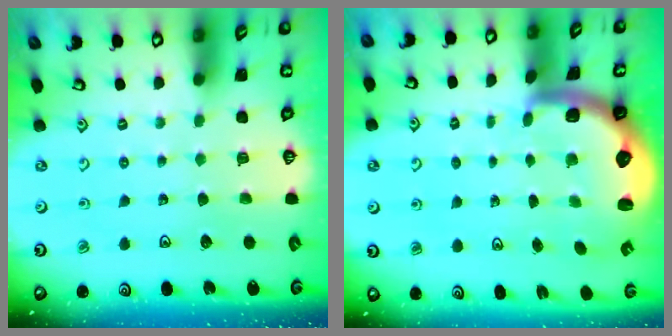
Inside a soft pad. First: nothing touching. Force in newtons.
{"total": 2.8, "press": 2.5, "slide": 1.4}